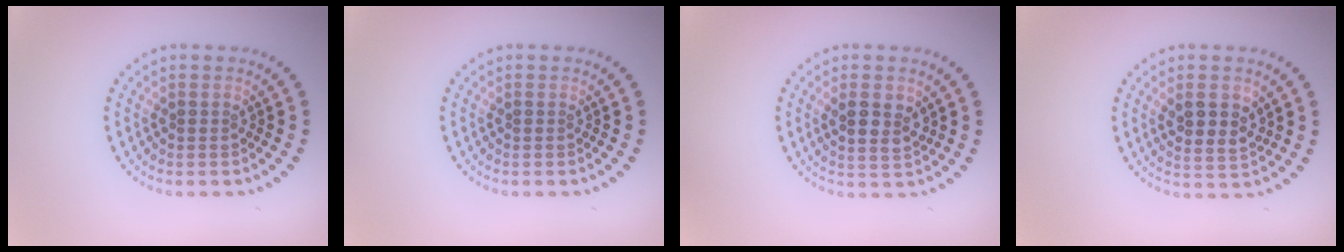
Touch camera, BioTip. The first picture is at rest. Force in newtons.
{"total": 0.0}
{"total": 2.6, "press": 2.5, "slide": 0.8}
{"total": 3.0, "press": 2.9, "slide": 0.9}